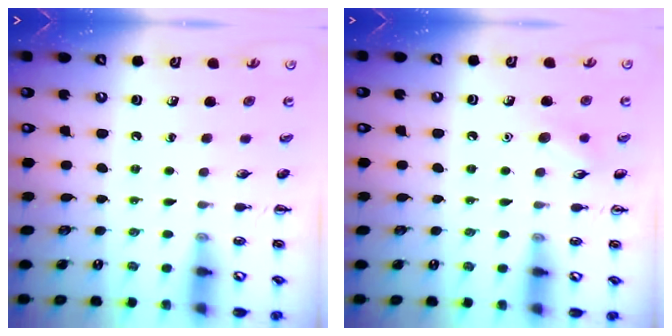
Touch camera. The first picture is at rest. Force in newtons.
{"total": 7.6, "press": 7.4, "slide": 1.8}